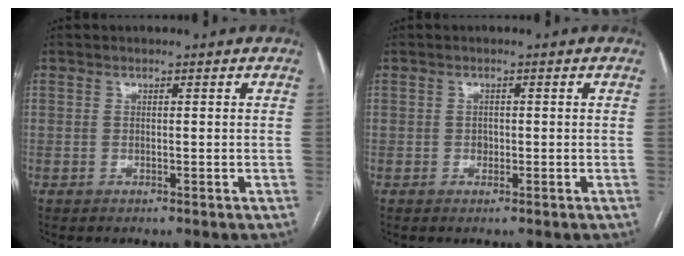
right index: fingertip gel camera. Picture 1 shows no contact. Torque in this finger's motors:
{"motor_torque": [0.44, 0.29, -0.01, 0.01]}